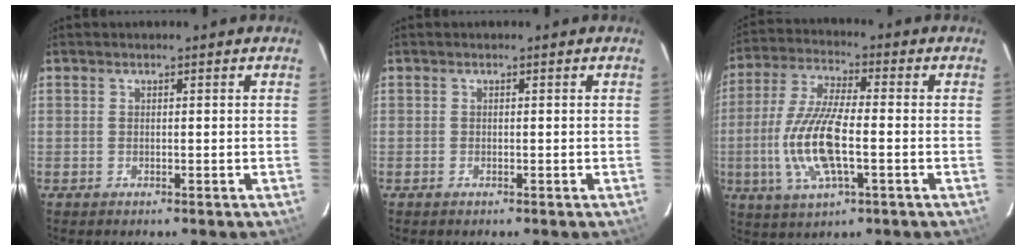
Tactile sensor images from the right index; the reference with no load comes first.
{"total": 0.0}
{"total": 13.7, "force": [-2.7, 4.1, 12.8], "torque": [-0.272, -0.005, -0.055]}